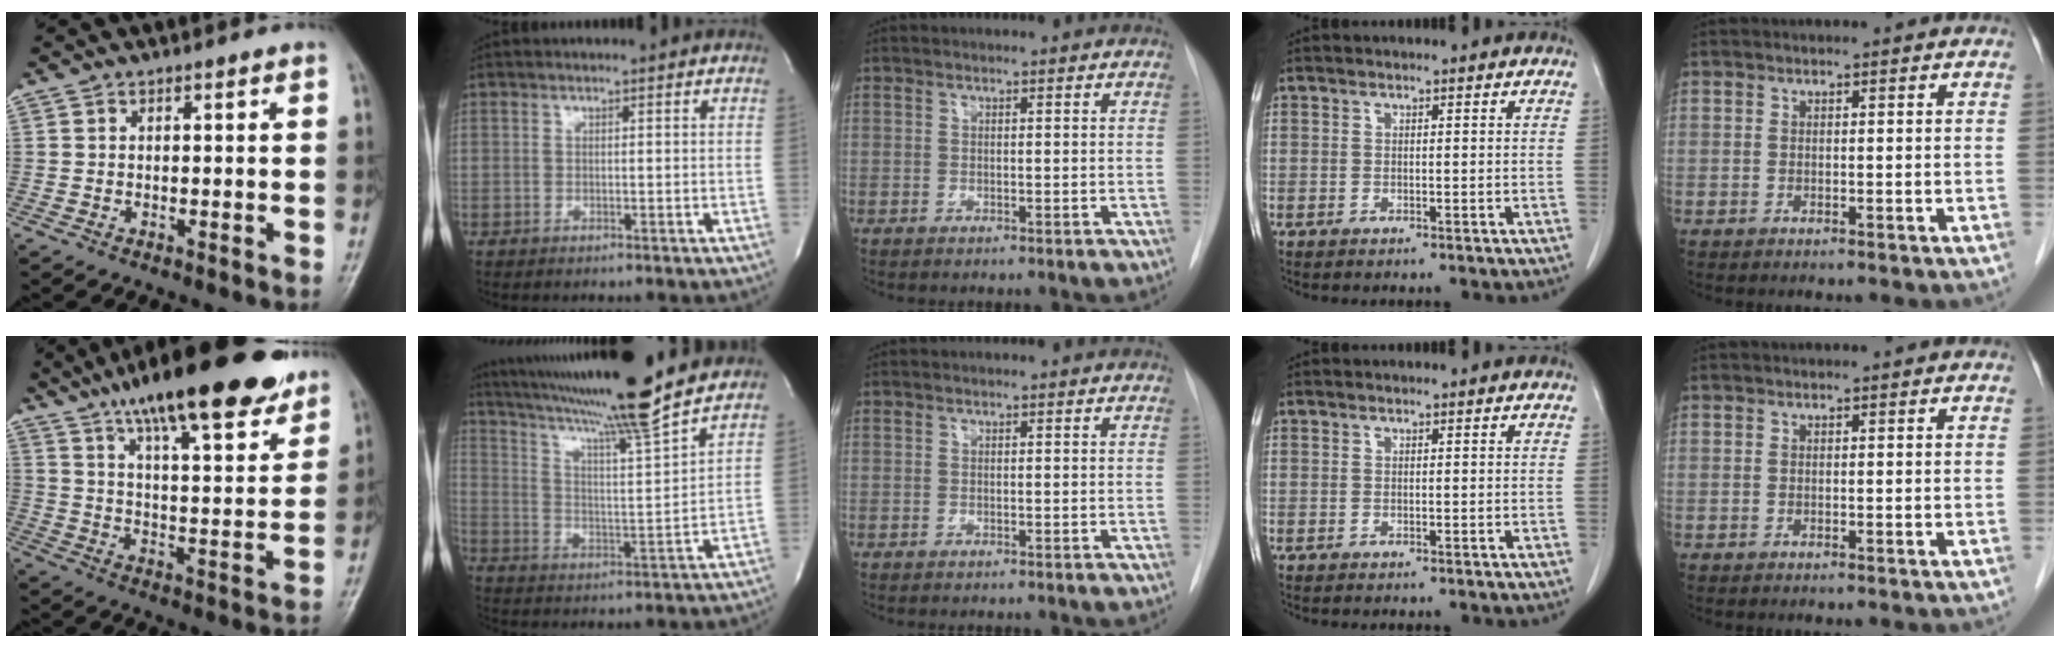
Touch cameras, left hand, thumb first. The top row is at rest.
{"thumb": {"total": 23.1, "force": [16.4, 6.0, 15.1], "torque": [-0.203, -0.048, 0.252]}, "index": {"total": 19.1, "force": [16.2, -1.3, 10.0], "torque": [-0.179, -0.009, 0.253]}}